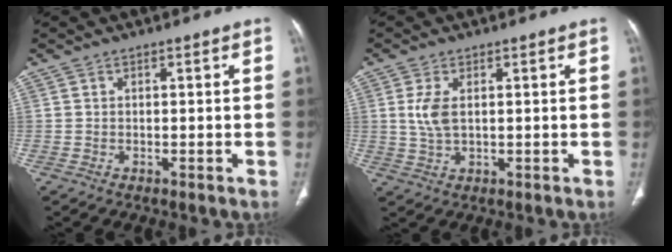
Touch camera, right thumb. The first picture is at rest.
{"total": 4.5, "force": [0.9, 2.2, 3.8], "torque": [-0.090, -0.003, 0.022]}